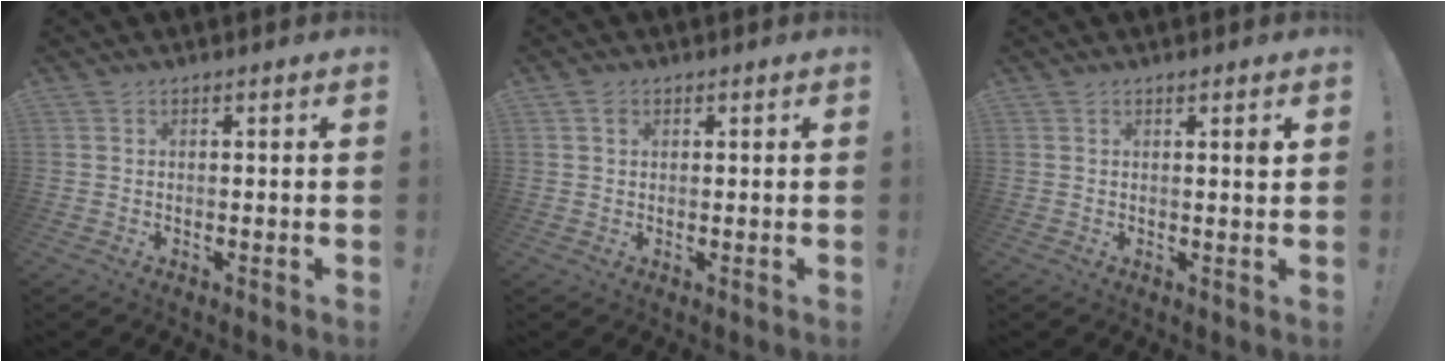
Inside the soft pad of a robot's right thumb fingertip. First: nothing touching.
{"total": 1.1, "force": [0.5, 0.8, 0.6], "torque": [-0.008, 0.002, 0.008]}
{"total": 1.4, "force": [0.8, -0.2, 1.1], "torque": [-0.012, -0.005, 0.011]}